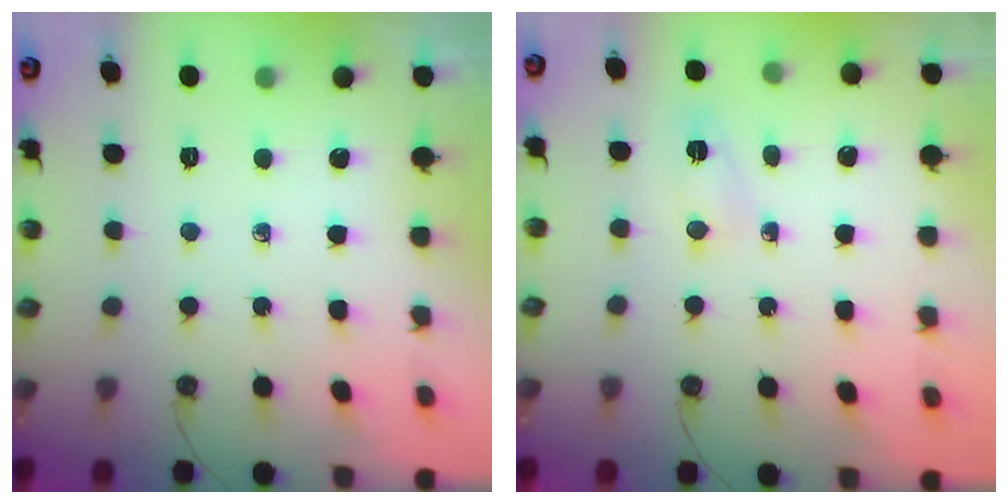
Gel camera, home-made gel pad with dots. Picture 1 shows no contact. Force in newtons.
{"total": 4.0, "press": 3.8, "slide": 1.3}